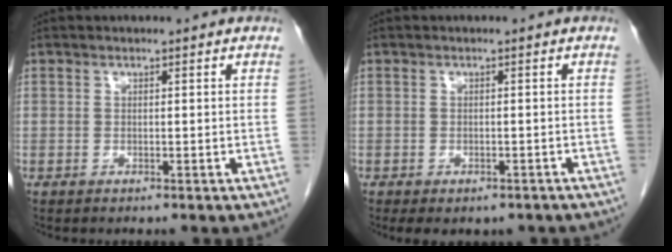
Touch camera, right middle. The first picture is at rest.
{"total": 6.2, "force": [-4.8, 2.9, 2.6], "torque": [-0.027, 0.006, -0.053]}